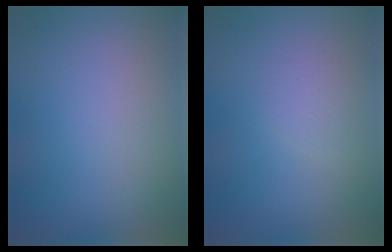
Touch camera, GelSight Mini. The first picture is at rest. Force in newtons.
{"total": 1.1, "press": 1.1, "slide": 0.1}